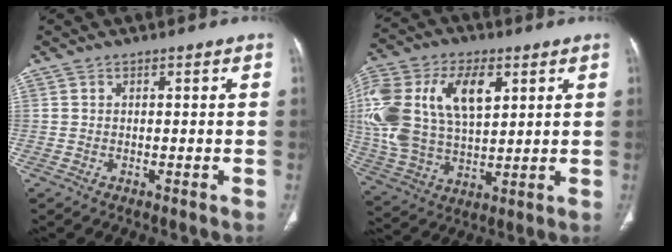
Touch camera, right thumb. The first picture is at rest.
{"total": 25.4, "force": [7.2, 15.0, 19.2], "torque": [-0.424, 0.014, 0.138]}